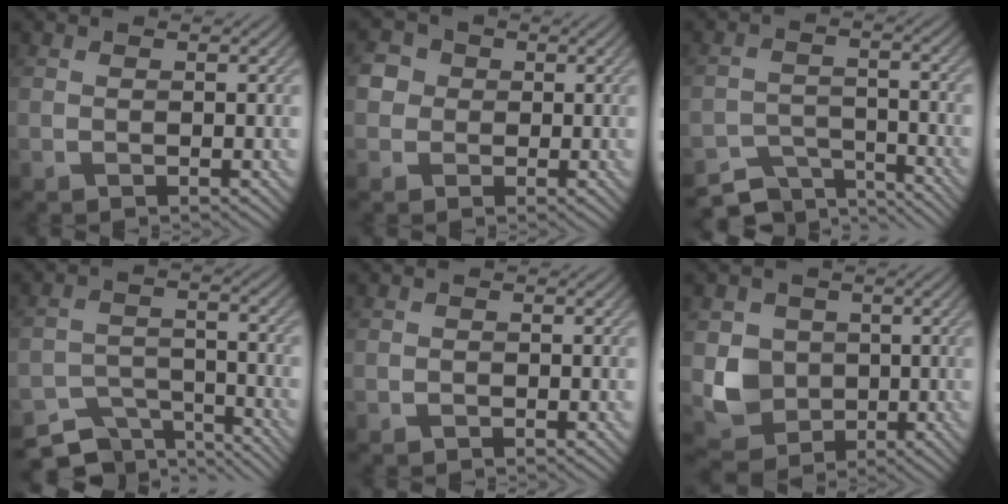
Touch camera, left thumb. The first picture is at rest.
{"total": 3.5, "force": [0.3, 3.4, 0.6], "torque": [-0.012, 0.010, -0.015]}
{"total": 7.0, "force": [-6.2, 2.3, 2.2], "torque": [-0.043, -0.007, -0.099]}
{"total": 8.3, "force": [-7.3, 3.0, 2.6], "torque": [-0.049, -0.014, -0.112]}
{"total": 0.0}
{"total": 5.4, "force": [0.3, 4.9, 2.1], "torque": [-0.052, -0.011, -0.002]}